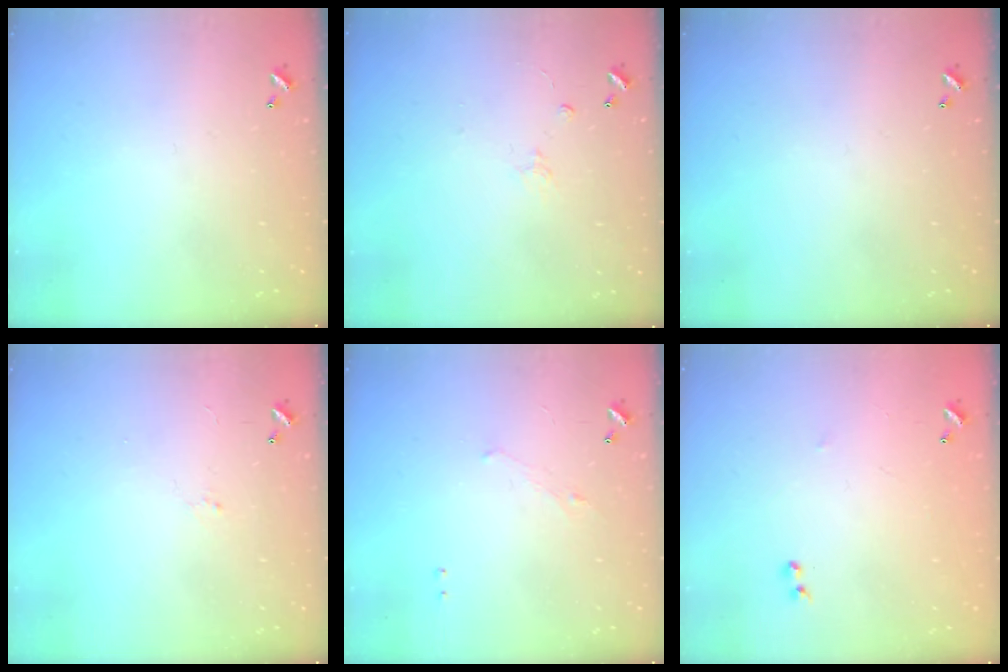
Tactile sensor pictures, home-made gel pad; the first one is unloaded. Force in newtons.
{"total": 1.5, "press": 1.3, "slide": 0.6}
{"total": 0.0}
{"total": 0.6, "press": 0.2, "slide": 0.6}
{"total": 1.3, "press": 1.2, "slide": 0.6}
{"total": 6.8, "press": 6.8, "slide": 0.8}